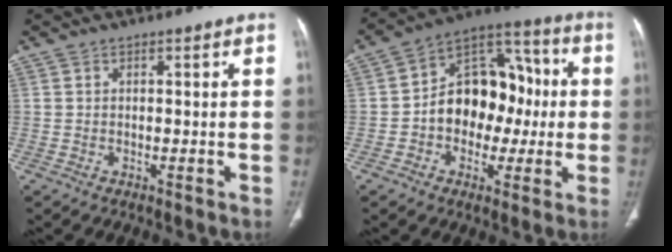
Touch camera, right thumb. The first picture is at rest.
{"total": 16.2, "force": [-1.0, 11.8, 11.1], "torque": [-0.121, 0.045, -0.021]}